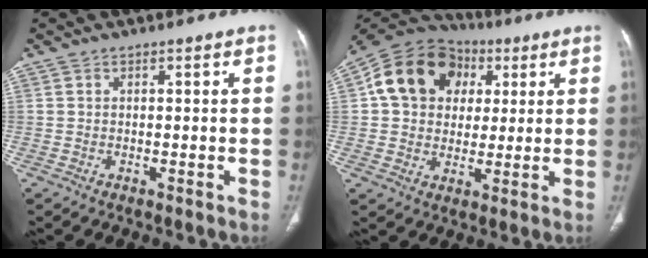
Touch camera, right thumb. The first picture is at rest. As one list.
[{"total": 16.0, "force": [4.1, 13.0, 8.5], "torque": [-0.129, 0.015, 0.061]}]